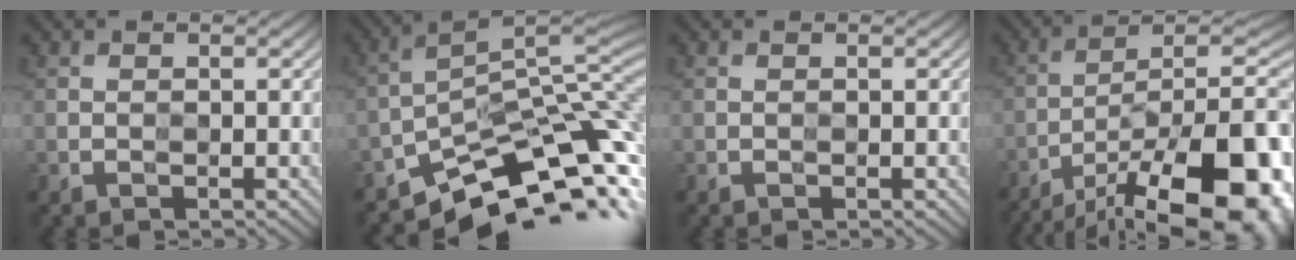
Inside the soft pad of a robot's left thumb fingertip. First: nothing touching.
{"total": 13.0, "force": [-8.7, 4.7, 8.4], "torque": [-0.146, 0.002, -0.152]}
{"total": 0.0}
{"total": 20.9, "force": [-13.0, 7.6, 14.5], "torque": [-0.182, -0.017, -0.194]}